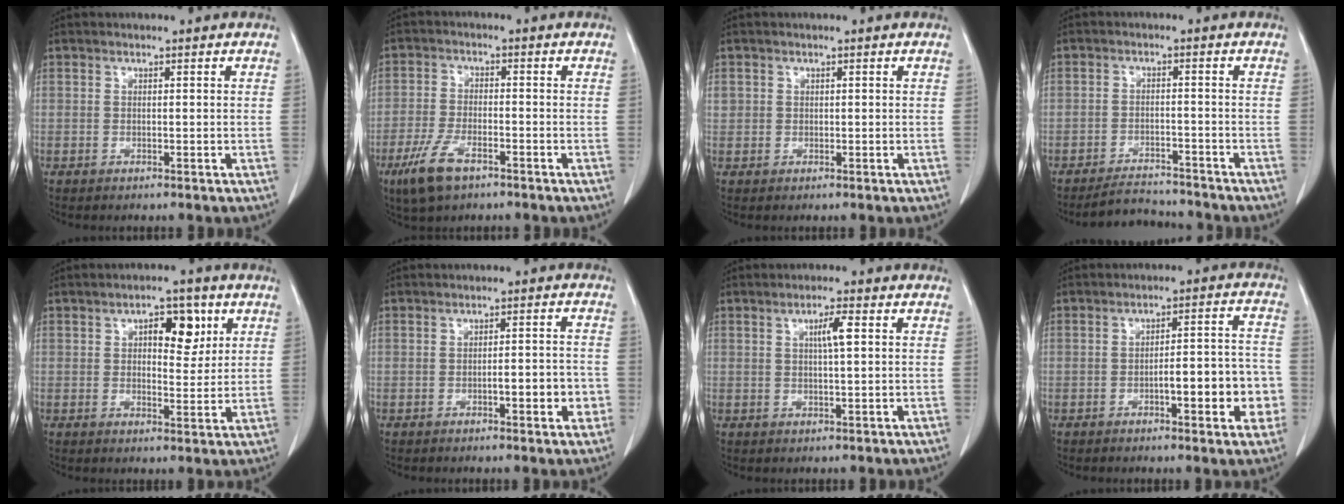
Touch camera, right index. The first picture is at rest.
{"total": 7.1, "force": [-4.4, 2.4, 5.0], "torque": [-0.111, -0.012, -0.079]}
{"total": 1.5, "force": [0.4, 1.5, 0.4], "torque": [-0.002, 0.012, 0.009]}
{"total": 5.2, "force": [-5.0, 1.3, 0.1], "torque": [0.000, 0.000, -0.081]}
{"total": 6.2, "force": [2.4, 2.9, 4.9], "torque": [-0.067, 0.008, 0.036]}
{"total": 4.8, "force": [-1.6, 1.1, 4.4], "torque": [-0.061, 0.006, -0.017]}
{"total": 3.4, "force": [0.9, 0.2, 3.2], "torque": [-0.056, 0.002, 0.014]}
{"total": 9.7, "force": [-3.0, 2.4, 9.0], "torque": [-0.111, 0.028, -0.035]}